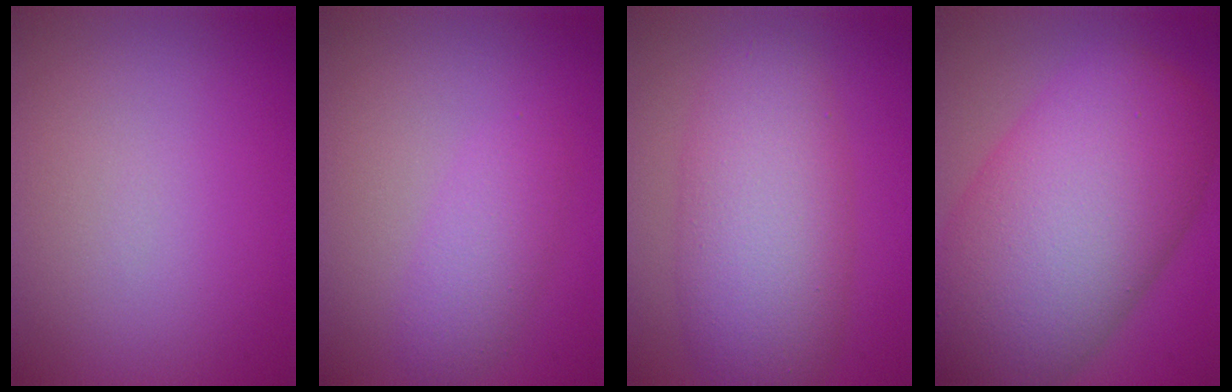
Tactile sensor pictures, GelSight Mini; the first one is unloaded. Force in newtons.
{"total": 2.4, "press": 2.4, "slide": 0.1}
{"total": 7.7, "press": 7.7, "slide": 0.2}
{"total": 14.5, "press": 14.5, "slide": 0.7}